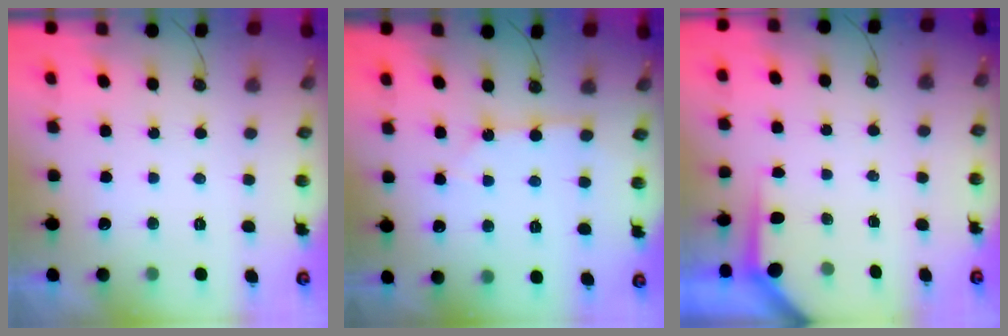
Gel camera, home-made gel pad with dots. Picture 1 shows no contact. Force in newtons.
{"total": 3.0, "press": 3.0, "slide": 0.4}
{"total": 3.6, "press": 3.6, "slide": 0.3}